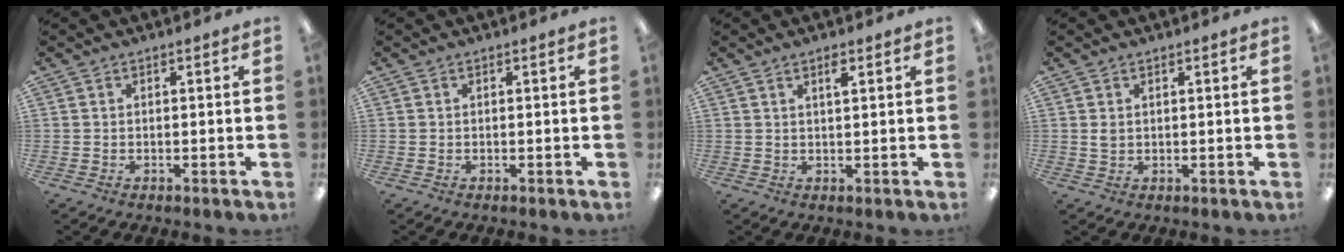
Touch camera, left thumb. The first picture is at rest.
{"total": 0.0}
{"total": 2.4, "force": [1.6, 0.6, 1.7], "torque": [-0.030, -0.001, 0.026]}
{"total": 1.6, "force": [0.7, 1.2, 0.8], "torque": [-0.017, 0.003, 0.012]}